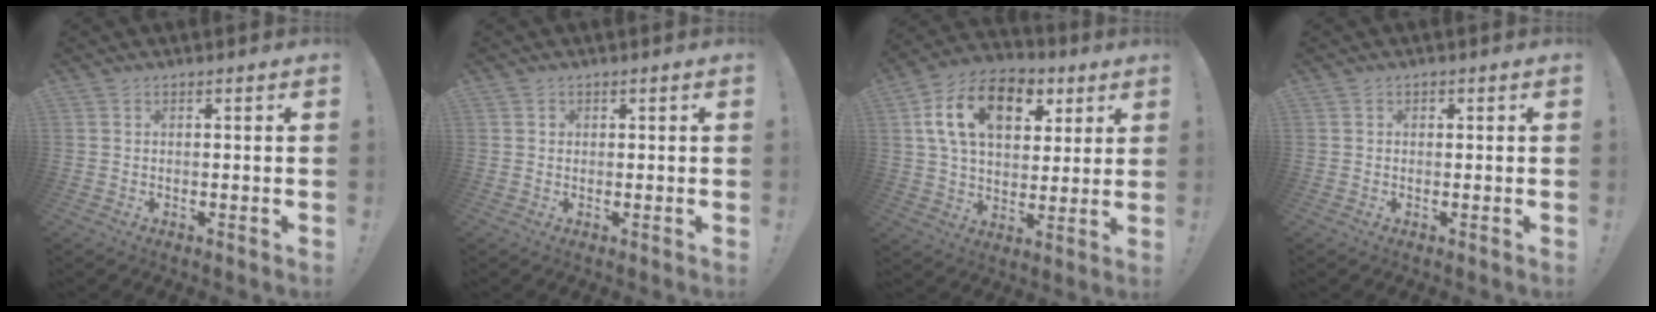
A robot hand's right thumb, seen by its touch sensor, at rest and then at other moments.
{"total": 0.9, "force": [0.0, 0.9, 0.2], "torque": [-0.007, 0.004, 0.001]}
{"total": 18.3, "force": [7.3, 11.9, 11.9], "torque": [-0.191, -0.016, 0.132]}
{"total": 0.9, "force": [-0.3, 0.8, 0.3], "torque": [-0.001, 0.001, -0.007]}